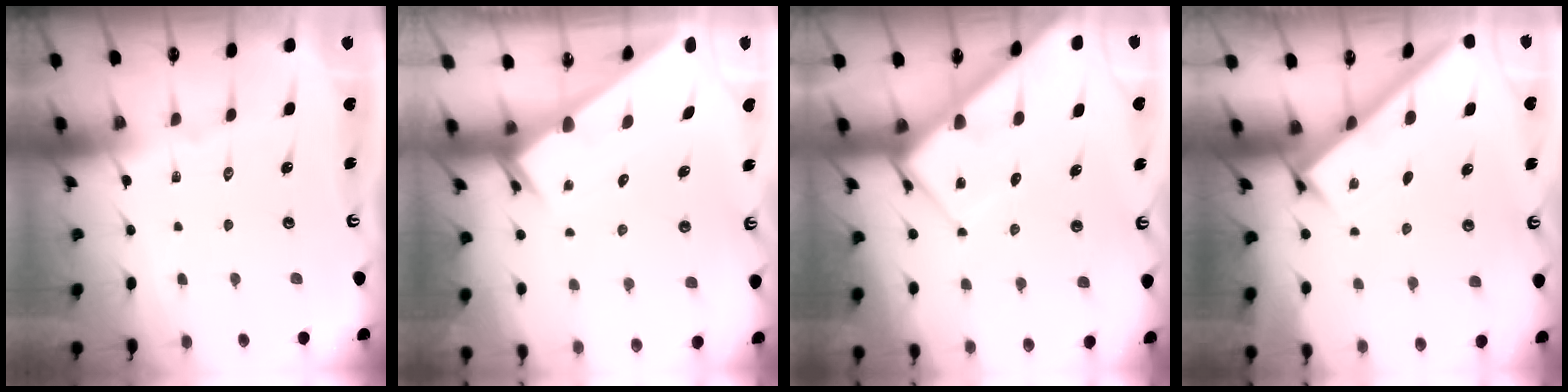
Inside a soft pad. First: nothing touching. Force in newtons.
{"total": 2.0, "press": 2.0, "slide": 0.1}
{"total": 6.8, "press": 6.8, "slide": 0.7}
{"total": 2.7, "press": 2.7, "slide": 0.4}